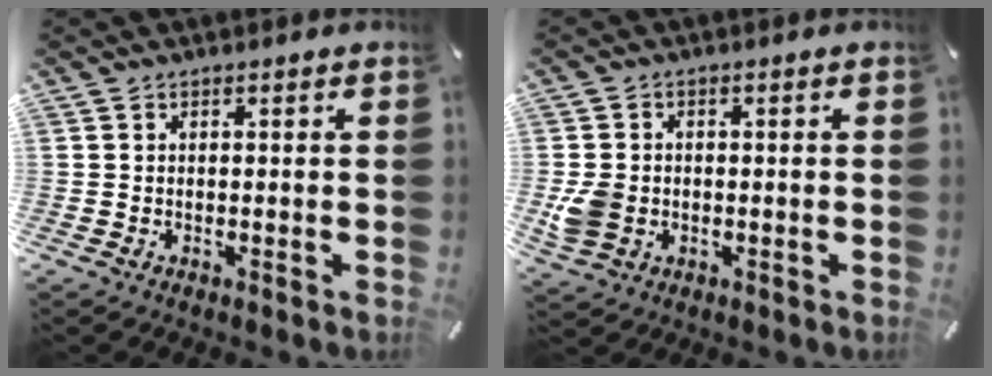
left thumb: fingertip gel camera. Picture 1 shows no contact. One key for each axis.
{"total": 5.8, "fx": -1.0, "fy": 4.8, "fz": 3.1, "tx": -0.064, "ty": 0.004, "tz": -0.018}